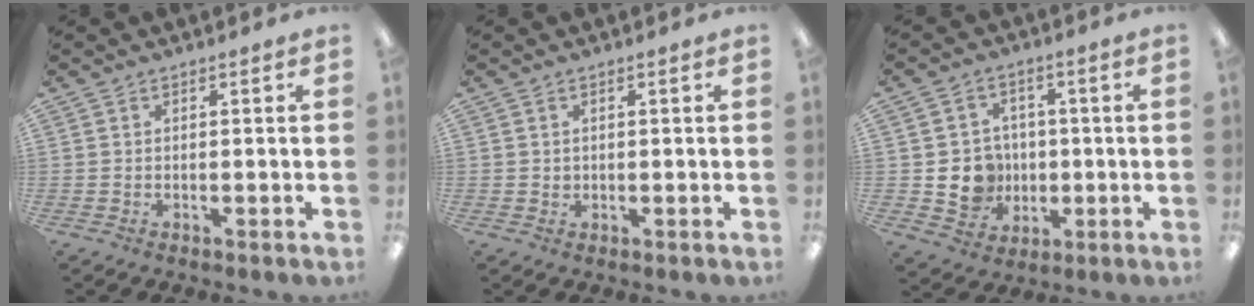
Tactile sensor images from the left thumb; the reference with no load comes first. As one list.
[{"total": 0.9, "force": [0.2, 0.8, 0.2], "torque": [-0.006, 0.005, 0.003]}, {"total": 8.7, "force": [-1.0, 8.2, 2.6], "torque": [-0.051, 0.010, -0.007]}]